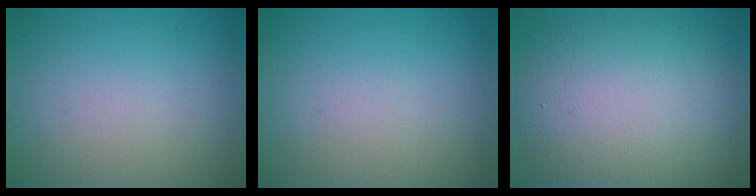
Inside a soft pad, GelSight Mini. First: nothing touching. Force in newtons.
{"total": 0.0}
{"total": 10.7, "press": 10.7, "slide": 0.5}